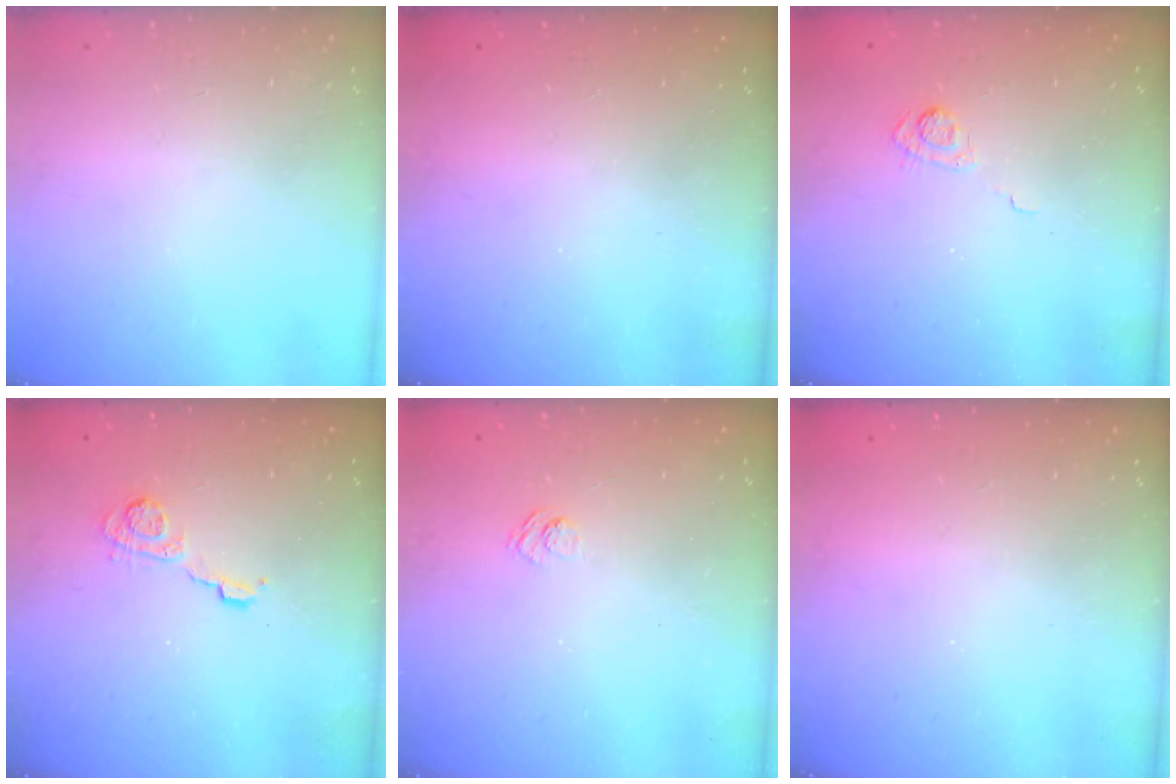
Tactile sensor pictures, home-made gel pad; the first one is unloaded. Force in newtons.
{"total": 2.3, "press": 2.2, "slide": 0.8}
{"total": 3.8, "press": 3.5, "slide": 1.6}
{"total": 4.9, "press": 4.9, "slide": 0.3}
{"total": 2.4, "press": 2.0, "slide": 1.3}
{"total": 2.3, "press": 2.2, "slide": 0.8}